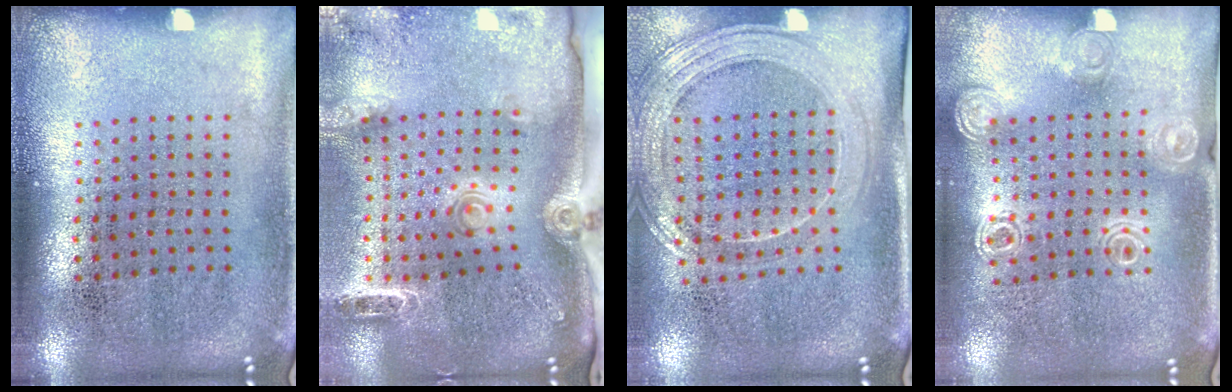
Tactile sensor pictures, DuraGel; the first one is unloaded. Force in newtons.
{"total": 2.8, "press": 2.1, "slide": 1.9}
{"total": 1.9, "press": 1.7, "slide": 0.8}
{"total": 1.4, "press": 1.3, "slide": 0.2}